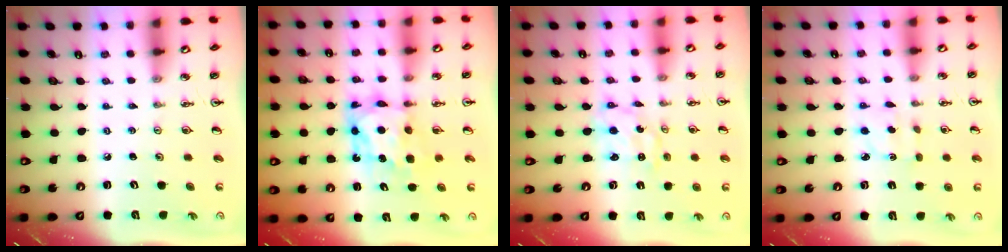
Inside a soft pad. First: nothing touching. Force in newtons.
{"total": 7.2, "press": 7.1, "slide": 0.7}
{"total": 2.7, "press": 2.7, "slide": 0.3}
{"total": 2.6, "press": 2.5, "slide": 0.7}